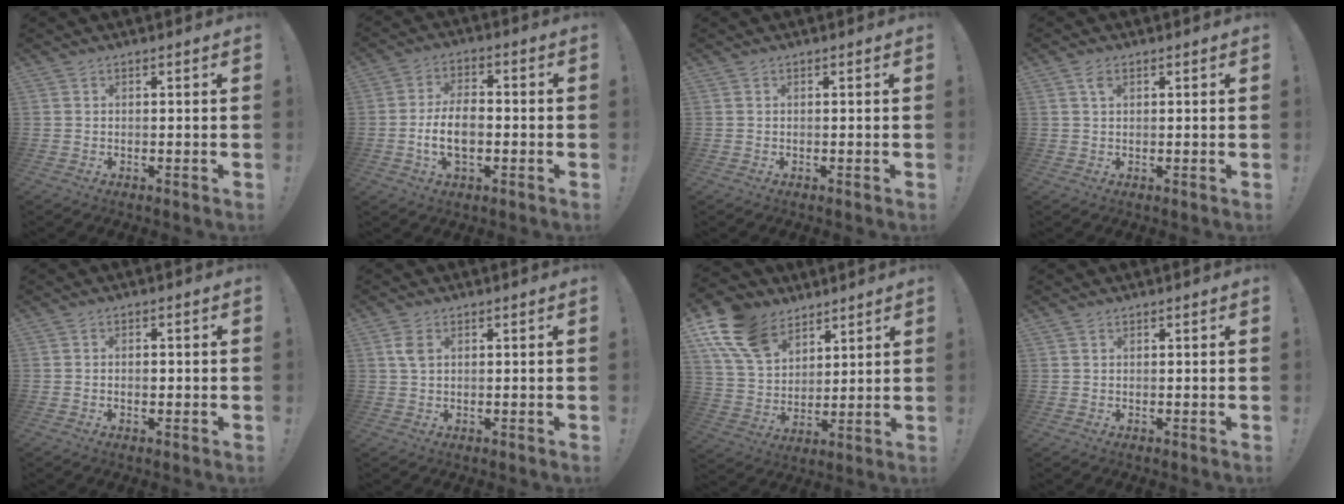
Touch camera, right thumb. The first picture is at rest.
{"total": 9.2, "force": [-2.3, 5.0, 7.4], "torque": [-0.139, 0.007, -0.041]}
{"total": 0.0}
{"total": 2.2, "force": [1.1, 1.2, 1.5], "torque": [-0.017, -0.004, 0.016]}
{"total": 1.4, "force": [-0.6, 0.8, 1.0], "torque": [-0.010, 0.000, -0.013]}
{"total": 3.5, "force": [1.3, 2.0, 2.6], "torque": [-0.048, 0.003, 0.022]}
{"total": 16.6, "force": [10.2, 10.6, 7.7], "torque": [-0.144, -0.051, 0.198]}
{"total": 1.0, "force": [0.7, 0.7, 0.0], "torque": [0.007, -0.004, 0.013]}